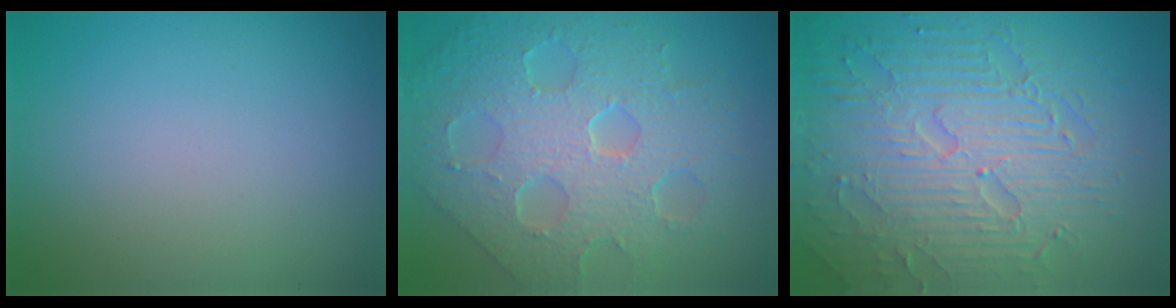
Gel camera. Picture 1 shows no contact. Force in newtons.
{"total": 8.7, "press": 6.1, "slide": 6.1}
{"total": 8.9, "press": 6.3, "slide": 6.3}